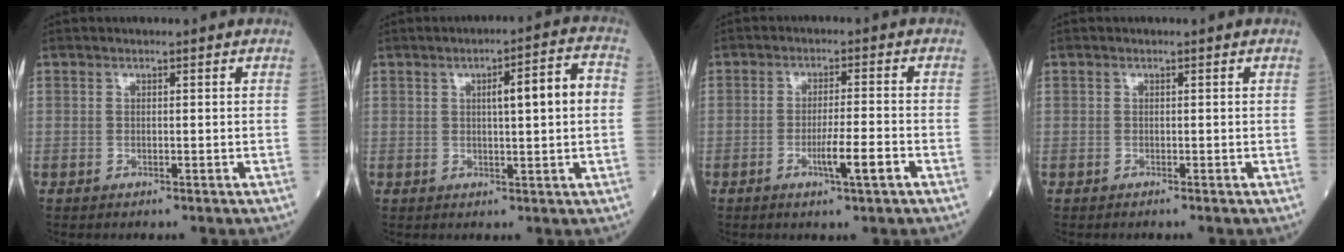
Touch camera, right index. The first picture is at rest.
{"total": 7.1, "force": [0.9, 0.5, 7.0], "torque": [-0.104, 0.017, 0.011]}
{"total": 5.0, "force": [-2.2, -0.2, 4.5], "torque": [-0.076, -0.006, -0.039]}
{"total": 0.0}